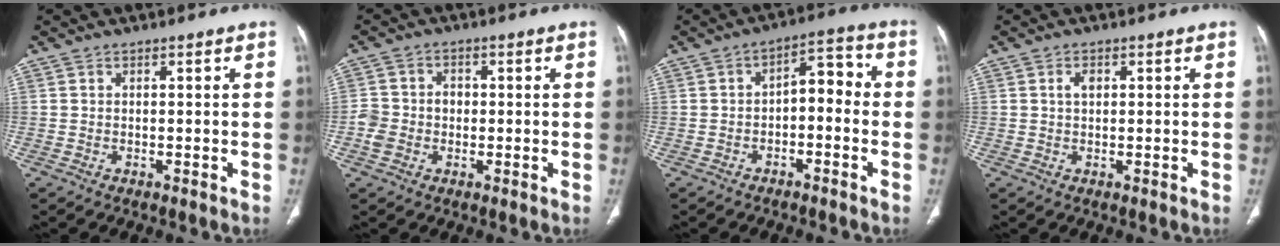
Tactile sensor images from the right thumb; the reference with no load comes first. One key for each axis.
{"total": 5.1, "fx": -1.0, "fy": 4.5, "fz": 2.2, "tx": -0.034, "ty": 0.018, "tz": -0.022}
{"total": 6.9, "fx": -1.5, "fy": 4.0, "fz": 5.4, "tx": -0.052, "ty": 0.043, "tz": -0.033}
{"total": 1.8, "fx": 0.5, "fy": 1.2, "fz": 1.3, "tx": -0.023, "ty": 0.003, "tz": 0.008}